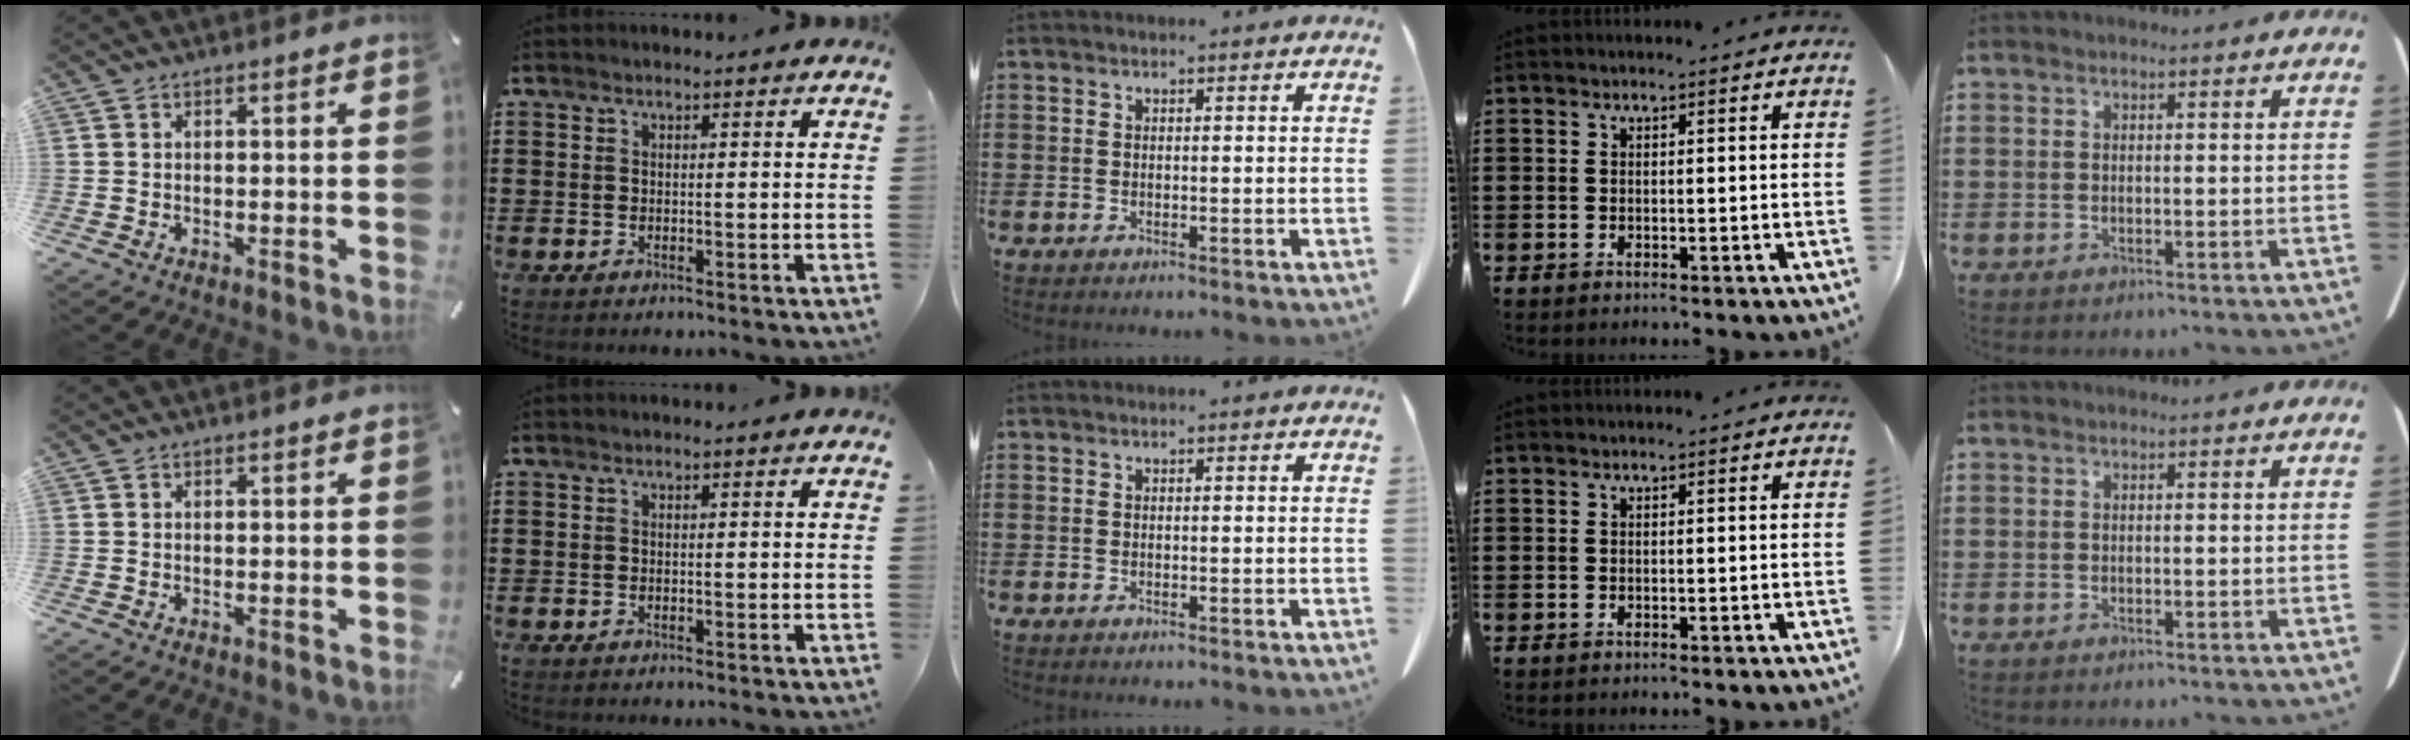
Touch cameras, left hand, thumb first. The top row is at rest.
{}